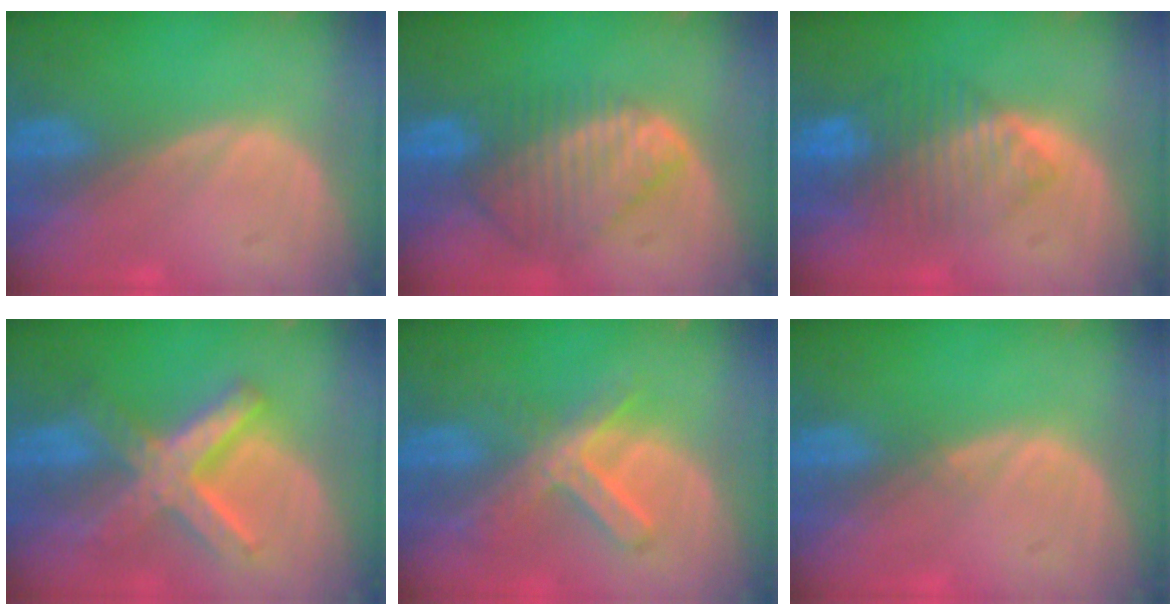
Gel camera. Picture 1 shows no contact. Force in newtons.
{"total": 8.8, "press": 7.6, "slide": 4.4}
{"total": 8.2, "press": 7.2, "slide": 3.9}
{"total": 9.0, "press": 9.0, "slide": 0.6}
{"total": 7.3, "press": 6.3, "slide": 3.7}
{"total": 0.5, "press": 0.5, "slide": 0.1}